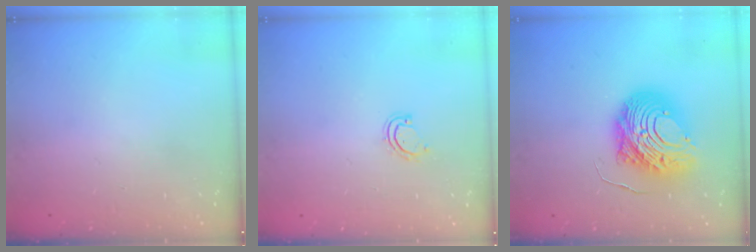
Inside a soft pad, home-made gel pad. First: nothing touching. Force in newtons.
{"total": 3.3, "press": 3.3, "slide": 0.2}
{"total": 14.1, "press": 14.0, "slide": 1.3}